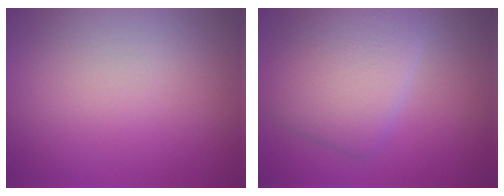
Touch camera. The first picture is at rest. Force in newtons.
{"total": 5.9, "press": 5.9, "slide": 0.2}